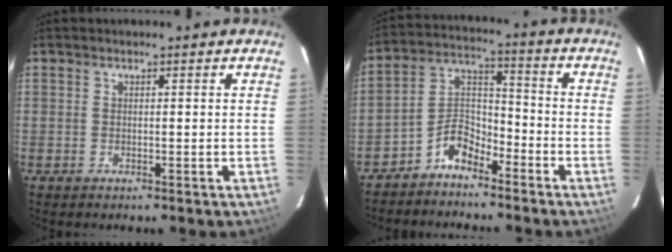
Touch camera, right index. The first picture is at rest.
{"total": 6.9, "force": [-5.2, 3.1, 3.2], "torque": [-0.070, 0.031, -0.104]}